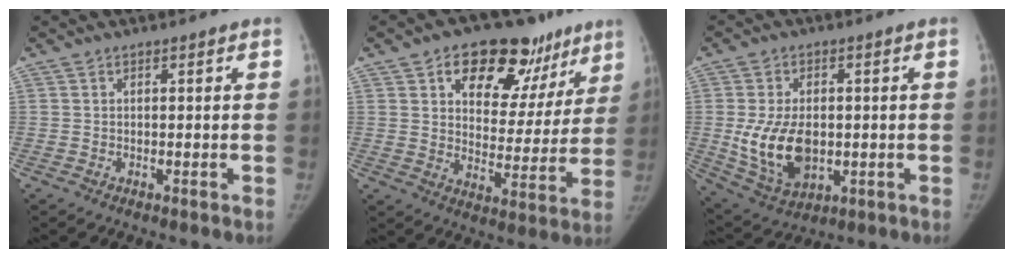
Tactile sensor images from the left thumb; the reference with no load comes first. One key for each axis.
{"total": 20.7, "fx": 12.1, "fy": 12.1, "fz": 11.6, "tx": -0.099, "ty": -0.026, "tz": 0.177}
{"total": 13.0, "fx": -0.8, "fy": 8.4, "fz": 9.9, "tx": -0.168, "ty": -0.008, "tz": 0.005}